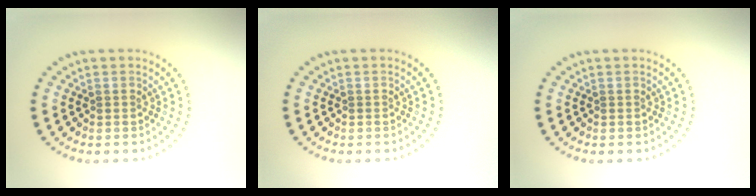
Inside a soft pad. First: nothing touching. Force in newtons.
{"total": 0.0}
{"total": 0.0}